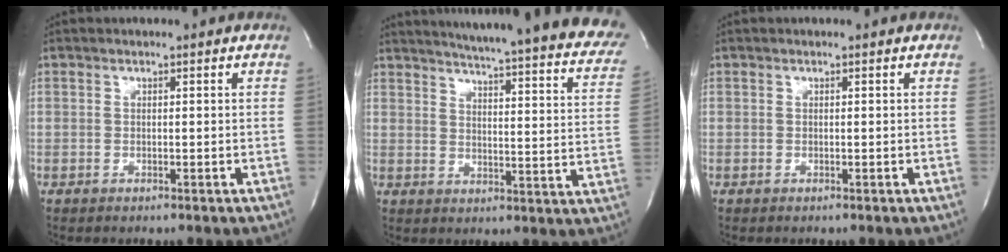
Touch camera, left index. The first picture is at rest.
{"total": 30.4, "force": [26.5, 3.0, 14.5], "torque": [-0.183, -0.082, 0.304]}
{"total": 0.0}